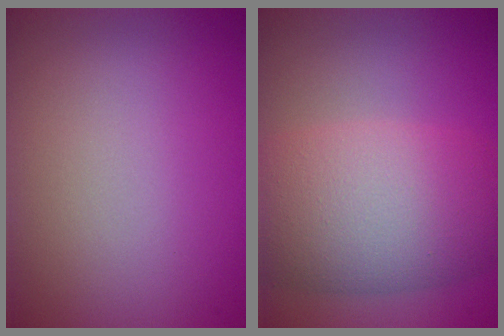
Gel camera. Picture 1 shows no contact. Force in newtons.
{"total": 9.0, "press": 9.0, "slide": 0.4}